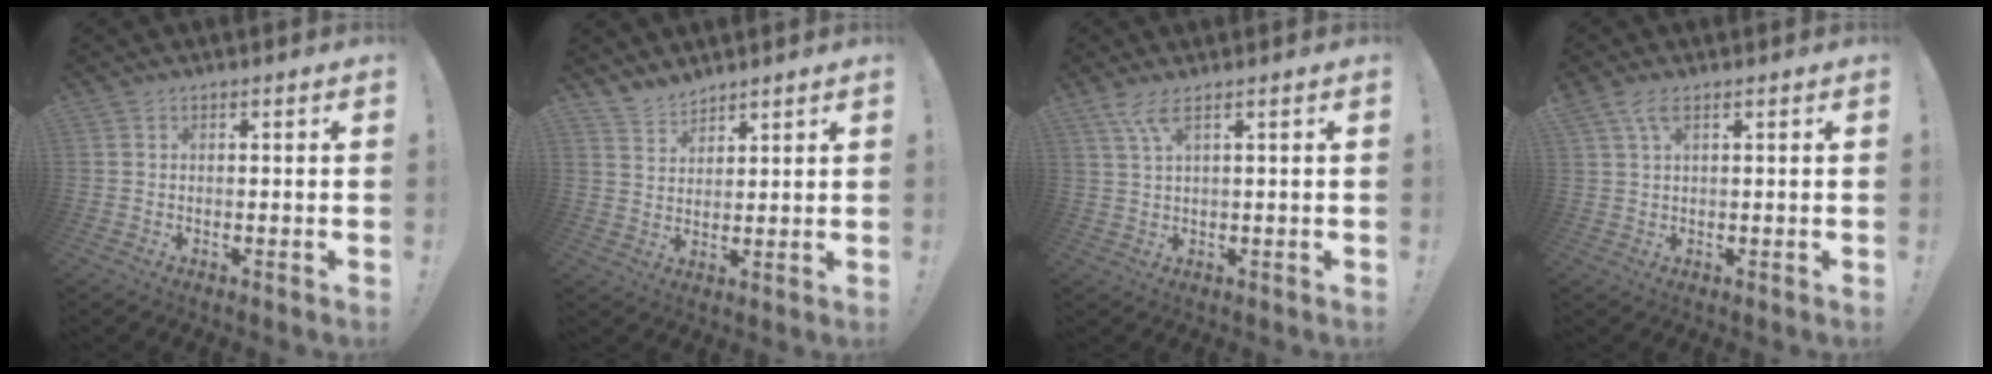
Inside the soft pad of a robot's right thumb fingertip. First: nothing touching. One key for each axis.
{"total": 4.9, "fx": 4.6, "fy": 1.7, "fz": 0.6, "tx": -0.018, "ty": -0.032, "tz": 0.088}
{"total": 4.2, "fx": 2.5, "fy": 0.6, "fz": 3.3, "tx": -0.072, "ty": -0.006, "tz": 0.045}
{"total": 3.6, "fx": 1.8, "fy": 1.2, "fz": 2.8, "tx": -0.061, "ty": 0.001, "tz": 0.034}